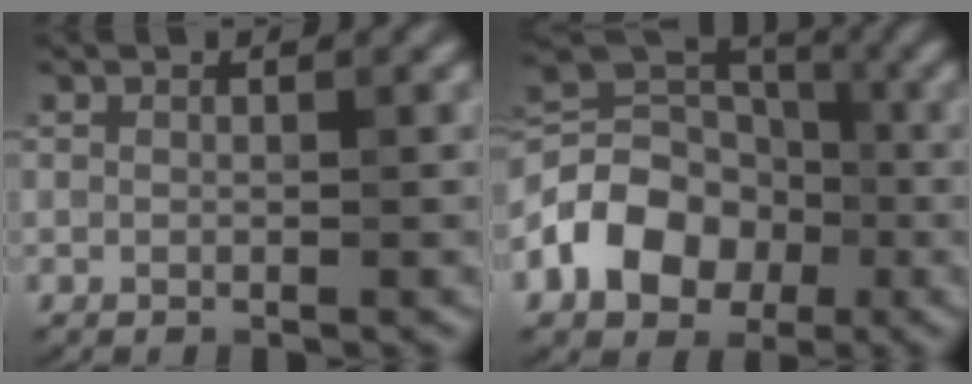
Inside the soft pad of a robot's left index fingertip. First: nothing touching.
{"total": 7.3, "force": [-2.6, 5.7, 3.9], "torque": [-0.058, 0.003, -0.060]}